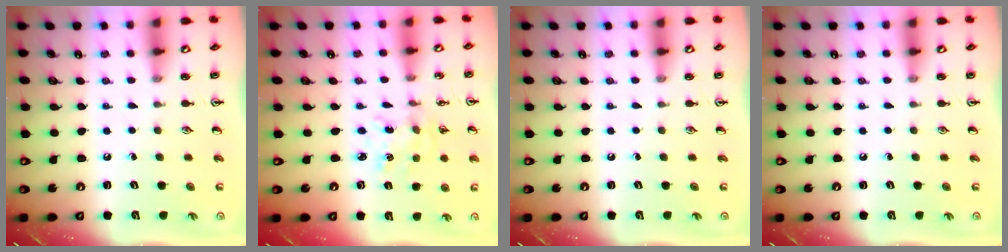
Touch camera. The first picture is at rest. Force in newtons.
{"total": 1.8, "press": 1.8, "slide": 0.1}
{"total": 0.0}
{"total": 0.0}